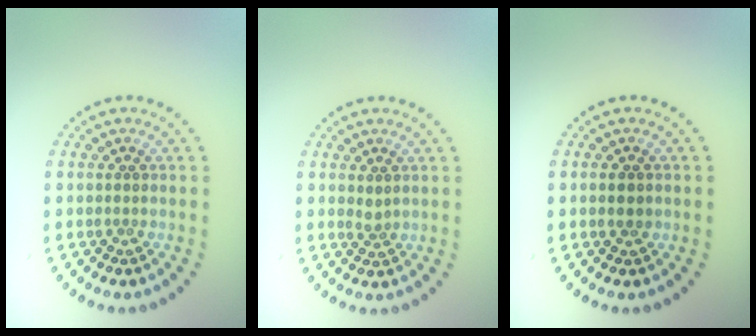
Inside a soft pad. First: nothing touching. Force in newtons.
{"total": 0.9, "press": 0.7, "slide": 0.6}
{"total": 1.5, "press": 1.5, "slide": 0.1}